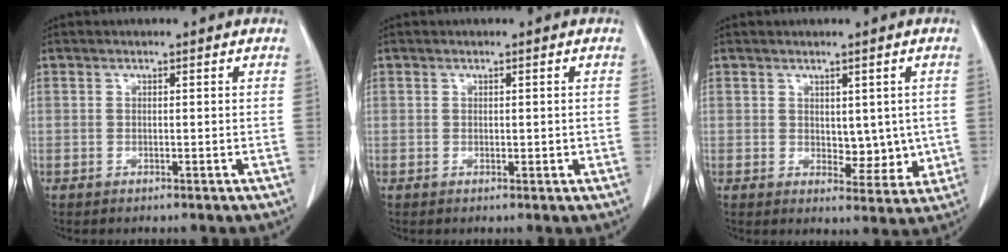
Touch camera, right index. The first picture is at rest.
{"total": 1.4, "force": [-0.1, 0.9, 1.1], "torque": [-0.011, 0.000, 0.003]}
{"total": 5.7, "force": [0.4, 3.4, 4.6], "torque": [-0.045, -0.007, 0.018]}